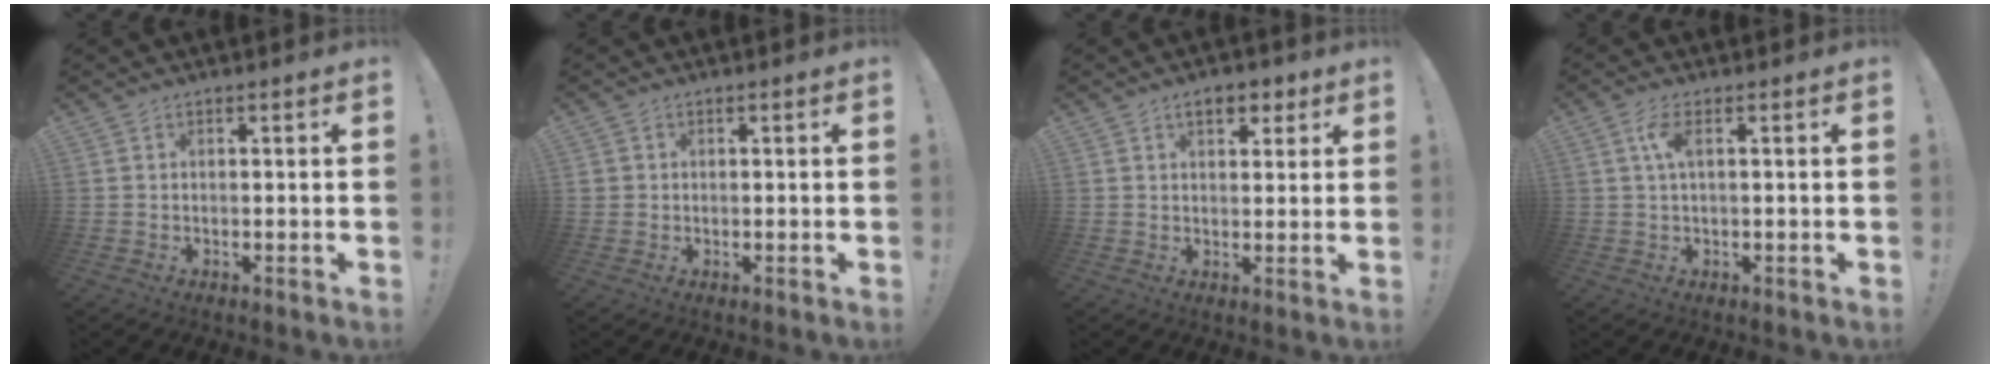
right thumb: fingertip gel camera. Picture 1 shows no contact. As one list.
[{"total": 1.5, "force": [0.4, 1.5, 0.2], "torque": [-0.005, 0.004, 0.008]}, {"total": 6.2, "force": [3.4, 3.5, 3.9], "torque": [-0.045, -0.004, 0.056]}, {"total": 4.6, "force": [1.2, 1.2, 4.2], "torque": [-0.075, 0.002, 0.019]}]